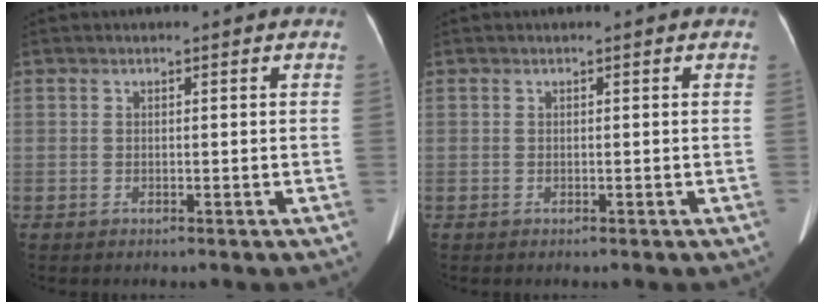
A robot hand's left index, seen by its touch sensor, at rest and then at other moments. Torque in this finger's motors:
{"motor_torque": [0.32, 0.04, 0.03, -0.01]}